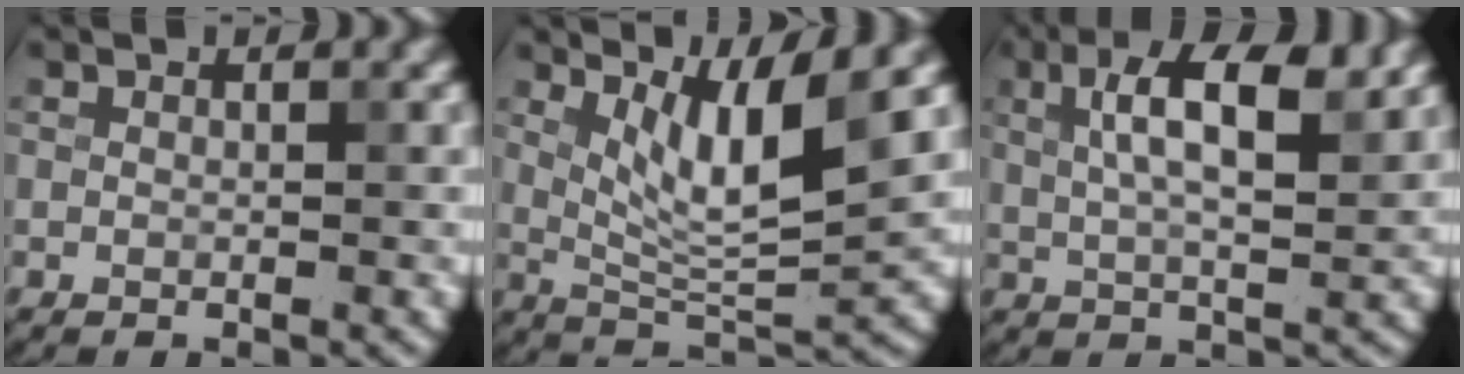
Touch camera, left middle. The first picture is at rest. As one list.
[{"total": 6.5, "force": [2.7, 1.2, 5.7], "torque": [-0.104, -0.010, 0.054]}, {"total": 7.2, "force": [2.7, 2.3, 6.3], "torque": [-0.108, 0.007, 0.043]}]